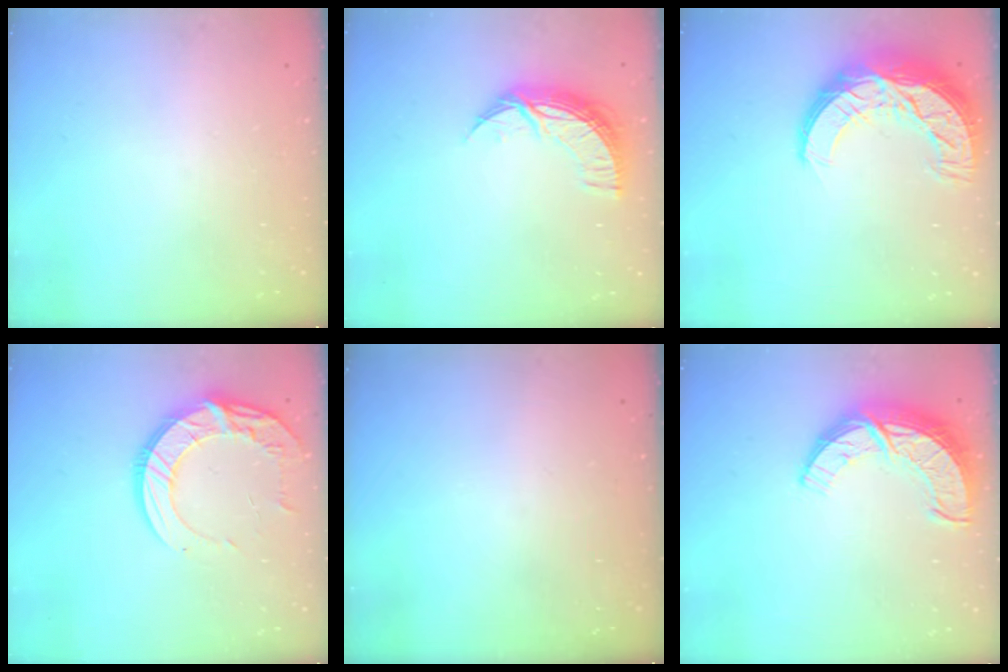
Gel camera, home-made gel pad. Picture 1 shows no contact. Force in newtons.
{"total": 10.0, "press": 10.0, "slide": 0.5}
{"total": 16.4, "press": 16.4, "slide": 0.9}
{"total": 13.6, "press": 13.5, "slide": 1.2}
{"total": 0.0}
{"total": 11.9, "press": 11.9, "slide": 0.8}